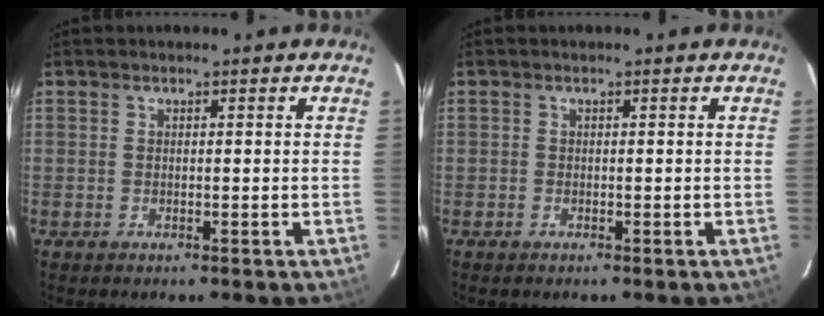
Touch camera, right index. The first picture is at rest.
{"total": 0.5, "force": [-0.4, 0.3, 0.0], "torque": [-0.002, -0.001, -0.009]}